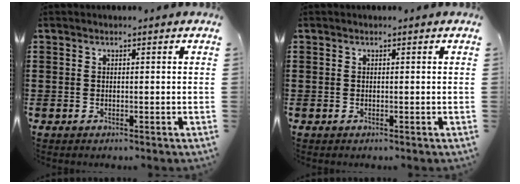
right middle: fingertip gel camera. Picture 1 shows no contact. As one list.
[{"total": 0.0}]